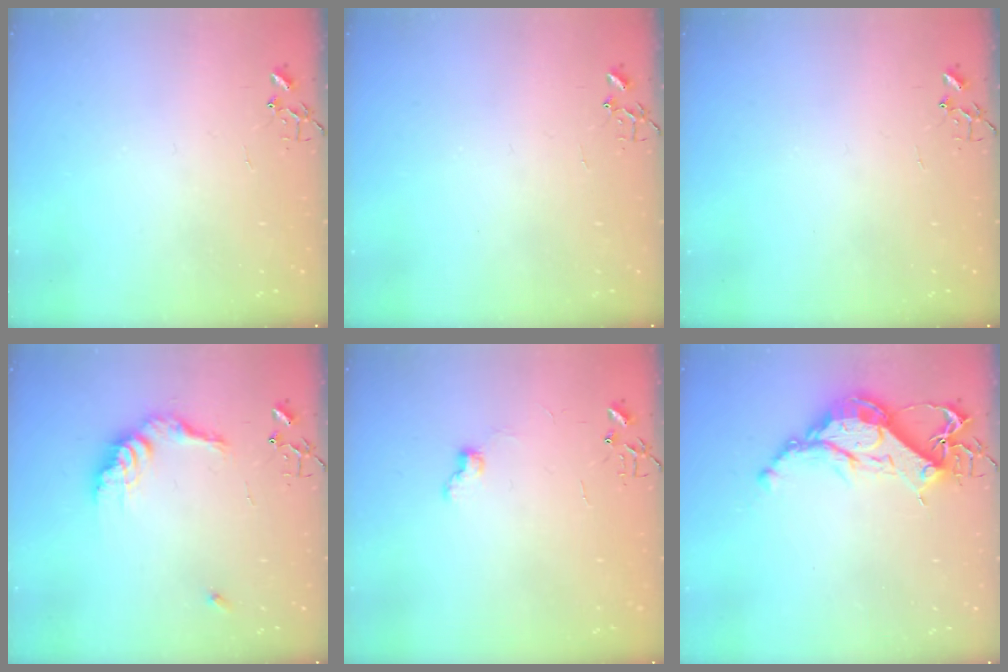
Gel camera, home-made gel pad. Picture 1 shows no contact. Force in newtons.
{"total": 0.0}
{"total": 0.0}
{"total": 13.3, "press": 13.2, "slide": 1.1}
{"total": 6.6, "press": 6.6, "slide": 0.7}
{"total": 13.8, "press": 13.8, "slide": 1.1}